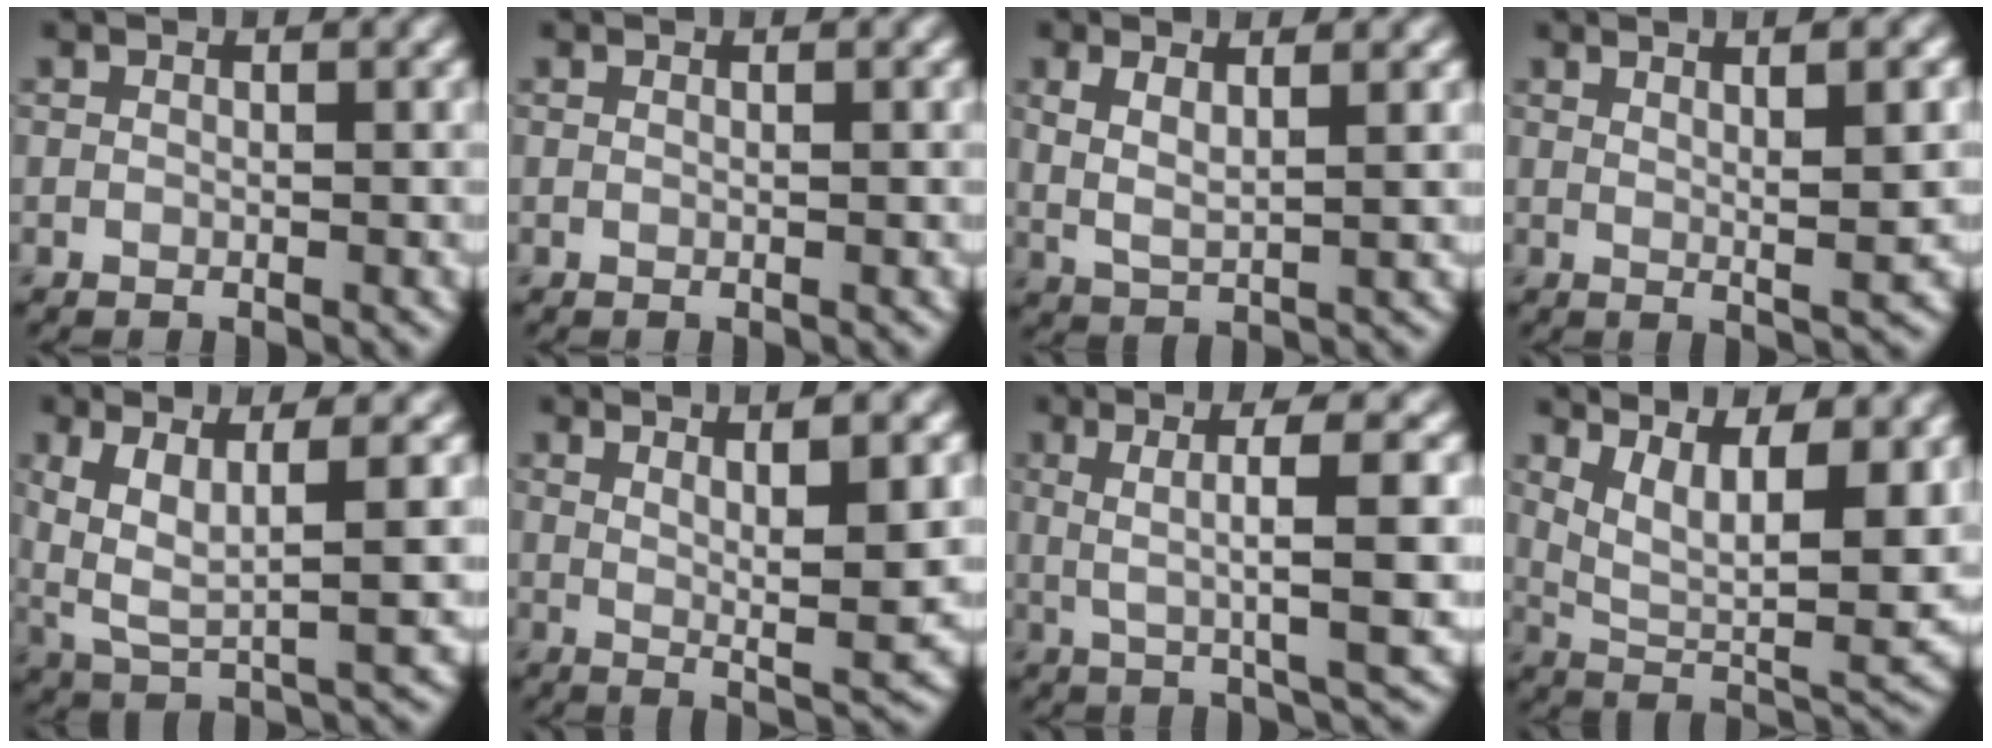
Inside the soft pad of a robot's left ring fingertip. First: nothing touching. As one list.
[{"total": 0.6, "force": [0.1, 0.3, 0.5], "torque": [-0.004, 0.002, -0.004]}, {"total": 2.8, "force": [1.4, 0.9, 2.3], "torque": [-0.039, -0.003, 0.026]}, {"total": 4.2, "force": [1.3, 0.9, 3.9], "torque": [-0.048, 0.006, 0.013]}, {"total": 5.3, "force": [1.6, 1.4, 4.8], "torque": [-0.099, -0.005, 0.035]}, {"total": 6.1, "force": [1.6, 1.1, 5.8], "torque": [-0.079, -0.005, 0.028]}, {"total": 6.7, "force": [1.0, 1.2, 6.5], "torque": [-0.106, 0.010, 0.017]}, {"total": 8.3, "force": [3.4, 3.1, 6.9], "torque": [-0.128, -0.009, 0.067]}]